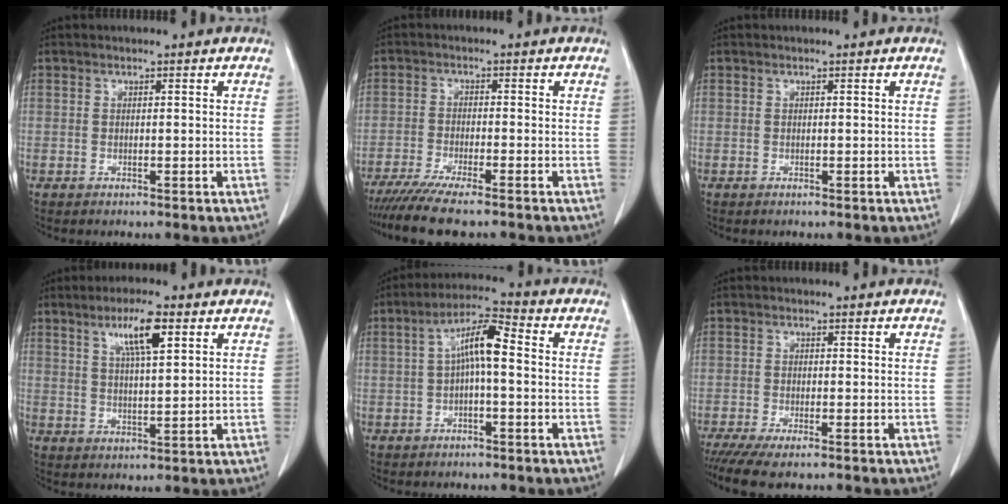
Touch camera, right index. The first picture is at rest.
{"total": 8.9, "force": [-7.4, 0.3, 5.0], "torque": [-0.074, -0.019, -0.119]}
{"total": 0.0}
{"total": 7.1, "force": [3.6, 1.0, 6.0], "torque": [-0.110, 0.004, 0.063]}
{"total": 7.0, "force": [0.3, 1.5, 6.9], "torque": [-0.129, 0.027, 0.002]}
{"total": 4.8, "force": [-3.6, 0.7, 3.1], "torque": [-0.051, -0.009, -0.061]}